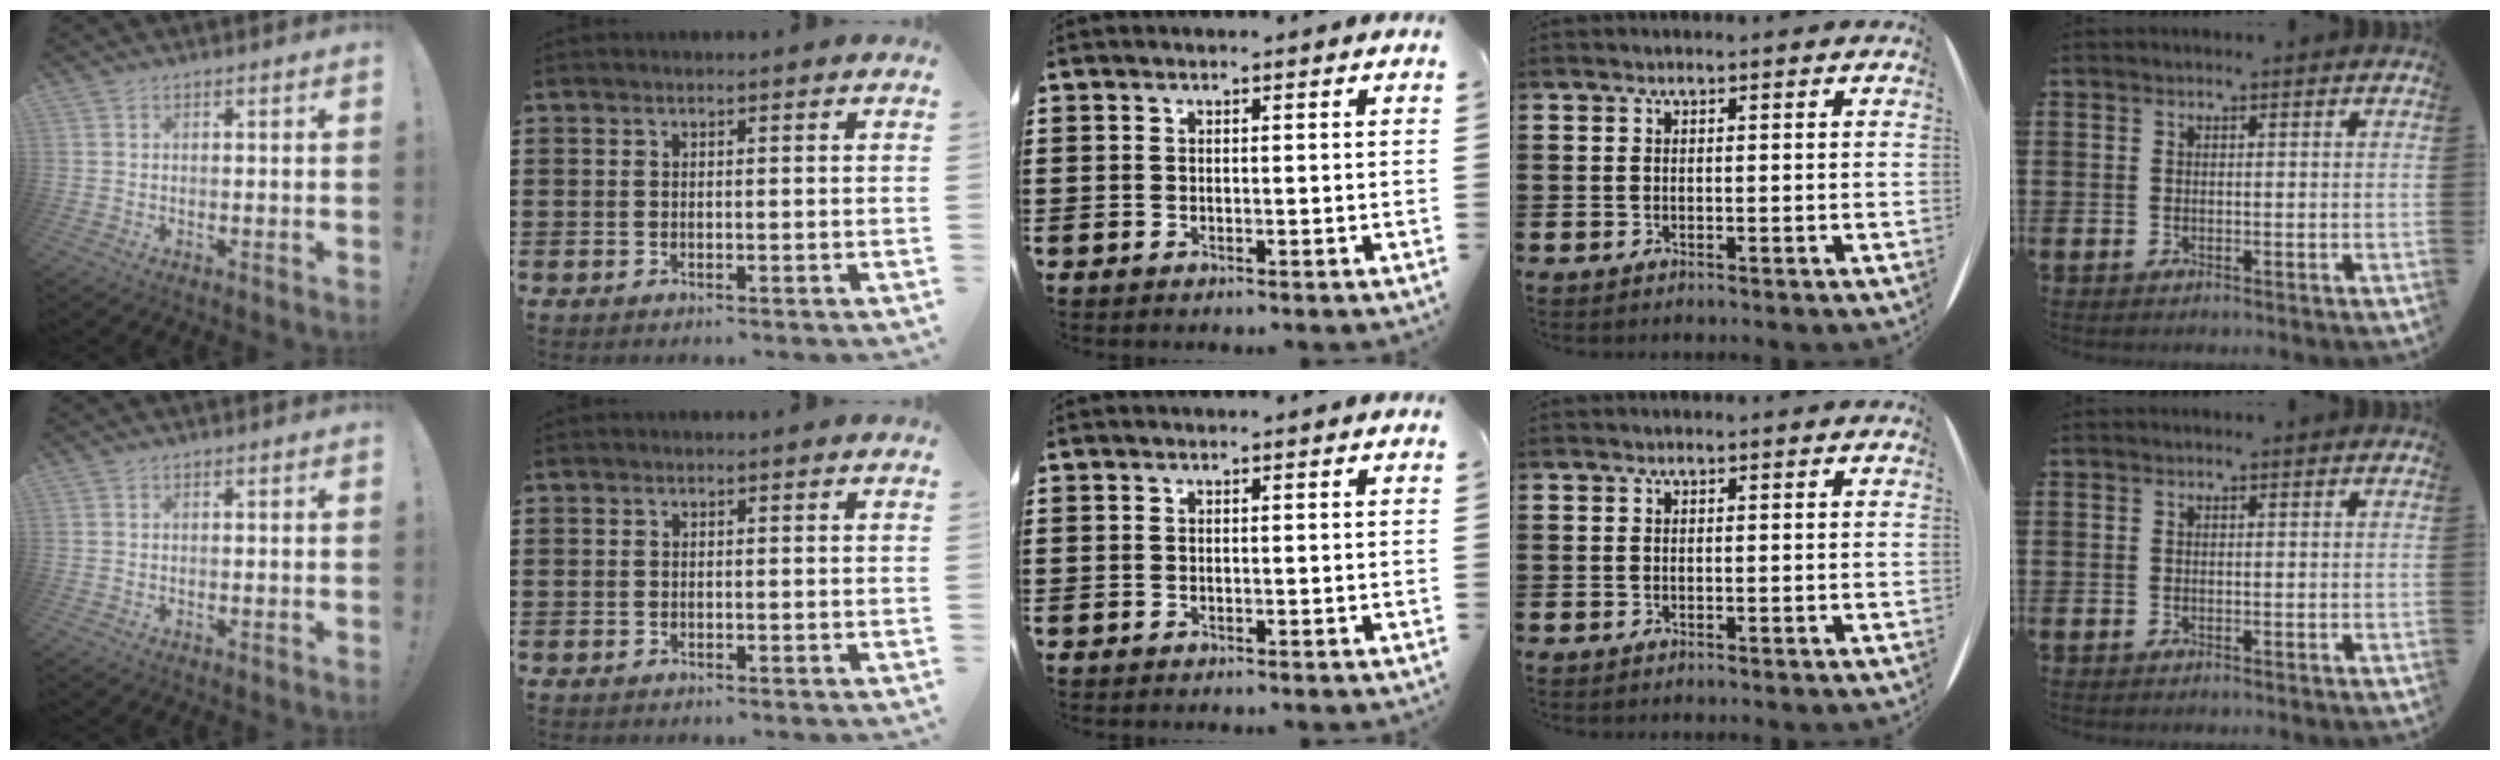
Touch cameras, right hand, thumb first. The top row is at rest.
{}